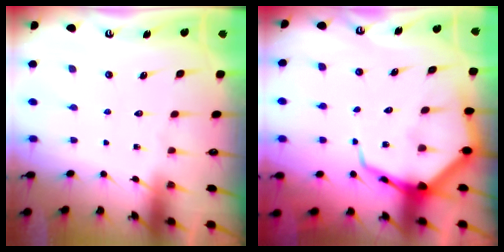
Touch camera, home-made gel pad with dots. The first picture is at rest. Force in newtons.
{"total": 10.7, "press": 10.7, "slide": 1.1}